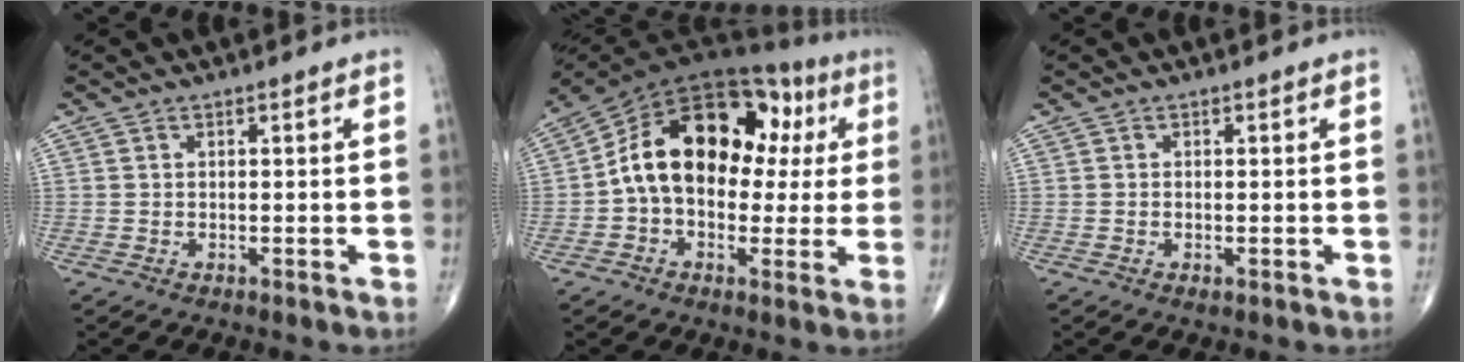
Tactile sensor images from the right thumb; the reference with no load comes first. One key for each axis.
{"total": 20.4, "fx": 2.7, "fy": 13.5, "fz": 15.0, "tx": -0.210, "ty": 0.046, "tz": 0.034}
{"total": 0.8, "fx": -0.2, "fy": 0.4, "fz": 0.7, "tx": -0.014, "ty": -0.004, "tz": -0.003}